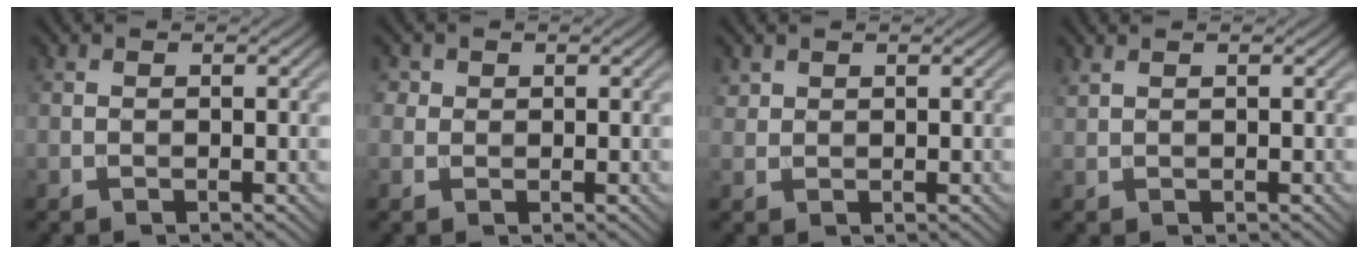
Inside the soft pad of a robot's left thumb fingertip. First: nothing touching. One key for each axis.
{"total": 1.7, "fx": 0.7, "fy": 1.5, "fz": 0.4, "tx": -0.009, "ty": -0.004, "tz": 0.010}
{"total": 1.3, "fx": 1.0, "fy": 0.8, "fz": 0.2, "tx": -0.008, "ty": 0.003, "tz": 0.026}
{"total": 0.9, "fx": 0.8, "fy": 0.0, "fz": 0.4, "tx": -0.015, "ty": 0.005, "tz": 0.019}